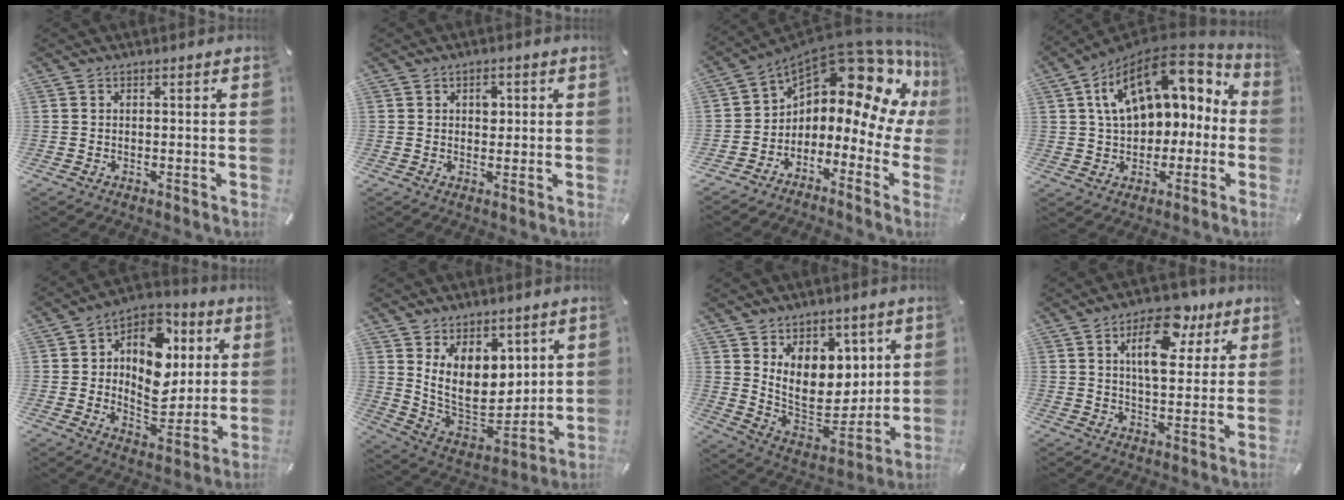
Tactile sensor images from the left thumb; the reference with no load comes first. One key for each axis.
{"total": 3.1, "fx": 0.7, "fy": 2.3, "fz": 1.9, "tx": -0.001, "ty": -0.007, "tz": 0.000}
{"total": 15.3, "fx": 8.7, "fy": 7.1, "fz": 10.4, "tx": -0.158, "ty": -0.078, "tz": 0.139}
{"total": 17.3, "fx": 6.7, "fy": 11.0, "fz": 11.6, "tx": -0.200, "ty": -0.029, "tz": 0.117}
{"total": 13.9, "fx": 2.2, "fy": 10.8, "fz": 8.5, "tx": -0.124, "ty": -0.017, "tz": 0.042}
{"total": 14.1, "fx": 5.2, "fy": 10.4, "fz": 8.0, "tx": -0.149, "ty": -0.055, "tz": 0.105}
{"total": 13.3, "fx": 4.9, "fy": 10.3, "fz": 6.7, "tx": -0.107, "ty": -0.060, "tz": 0.100}
{"total": 14.8, "fx": 6.7, "fy": 7.9, "fz": 10.4, "tx": -0.146, "ty": -0.017, "tz": 0.111}